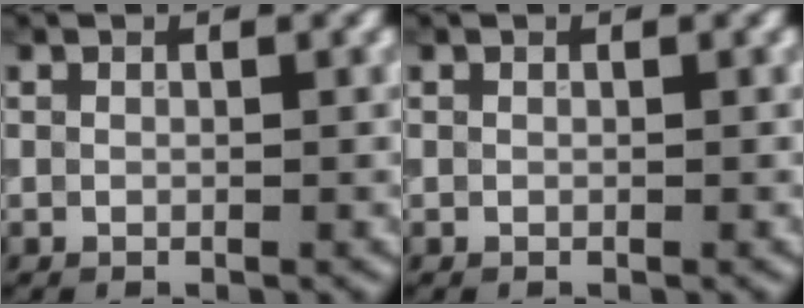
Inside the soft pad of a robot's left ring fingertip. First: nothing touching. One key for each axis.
{"total": 0.0}